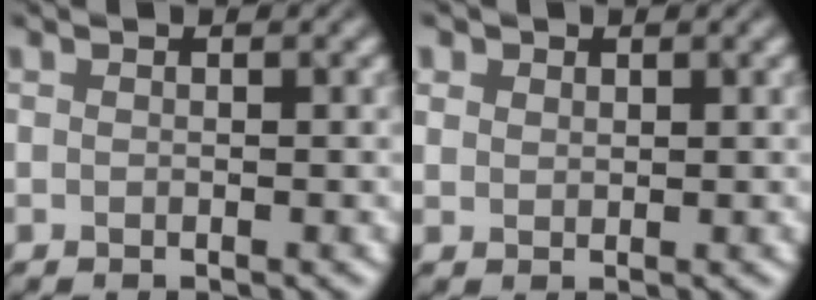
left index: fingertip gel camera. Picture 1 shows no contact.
{"total": 1.6, "force": [1.0, 1.1, 0.4], "torque": [-0.011, -0.004, 0.020]}